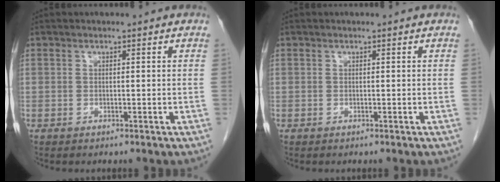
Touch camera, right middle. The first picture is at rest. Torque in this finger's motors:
{"motor_torque": [0.55, -0.43, 0.04, 0.00]}